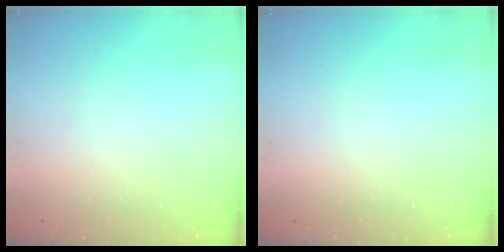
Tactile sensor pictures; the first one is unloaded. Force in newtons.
{"total": 0.0}